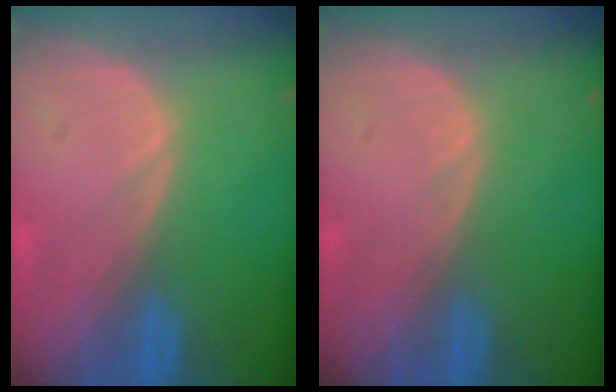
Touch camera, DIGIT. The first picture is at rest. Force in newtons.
{"total": 0.0}